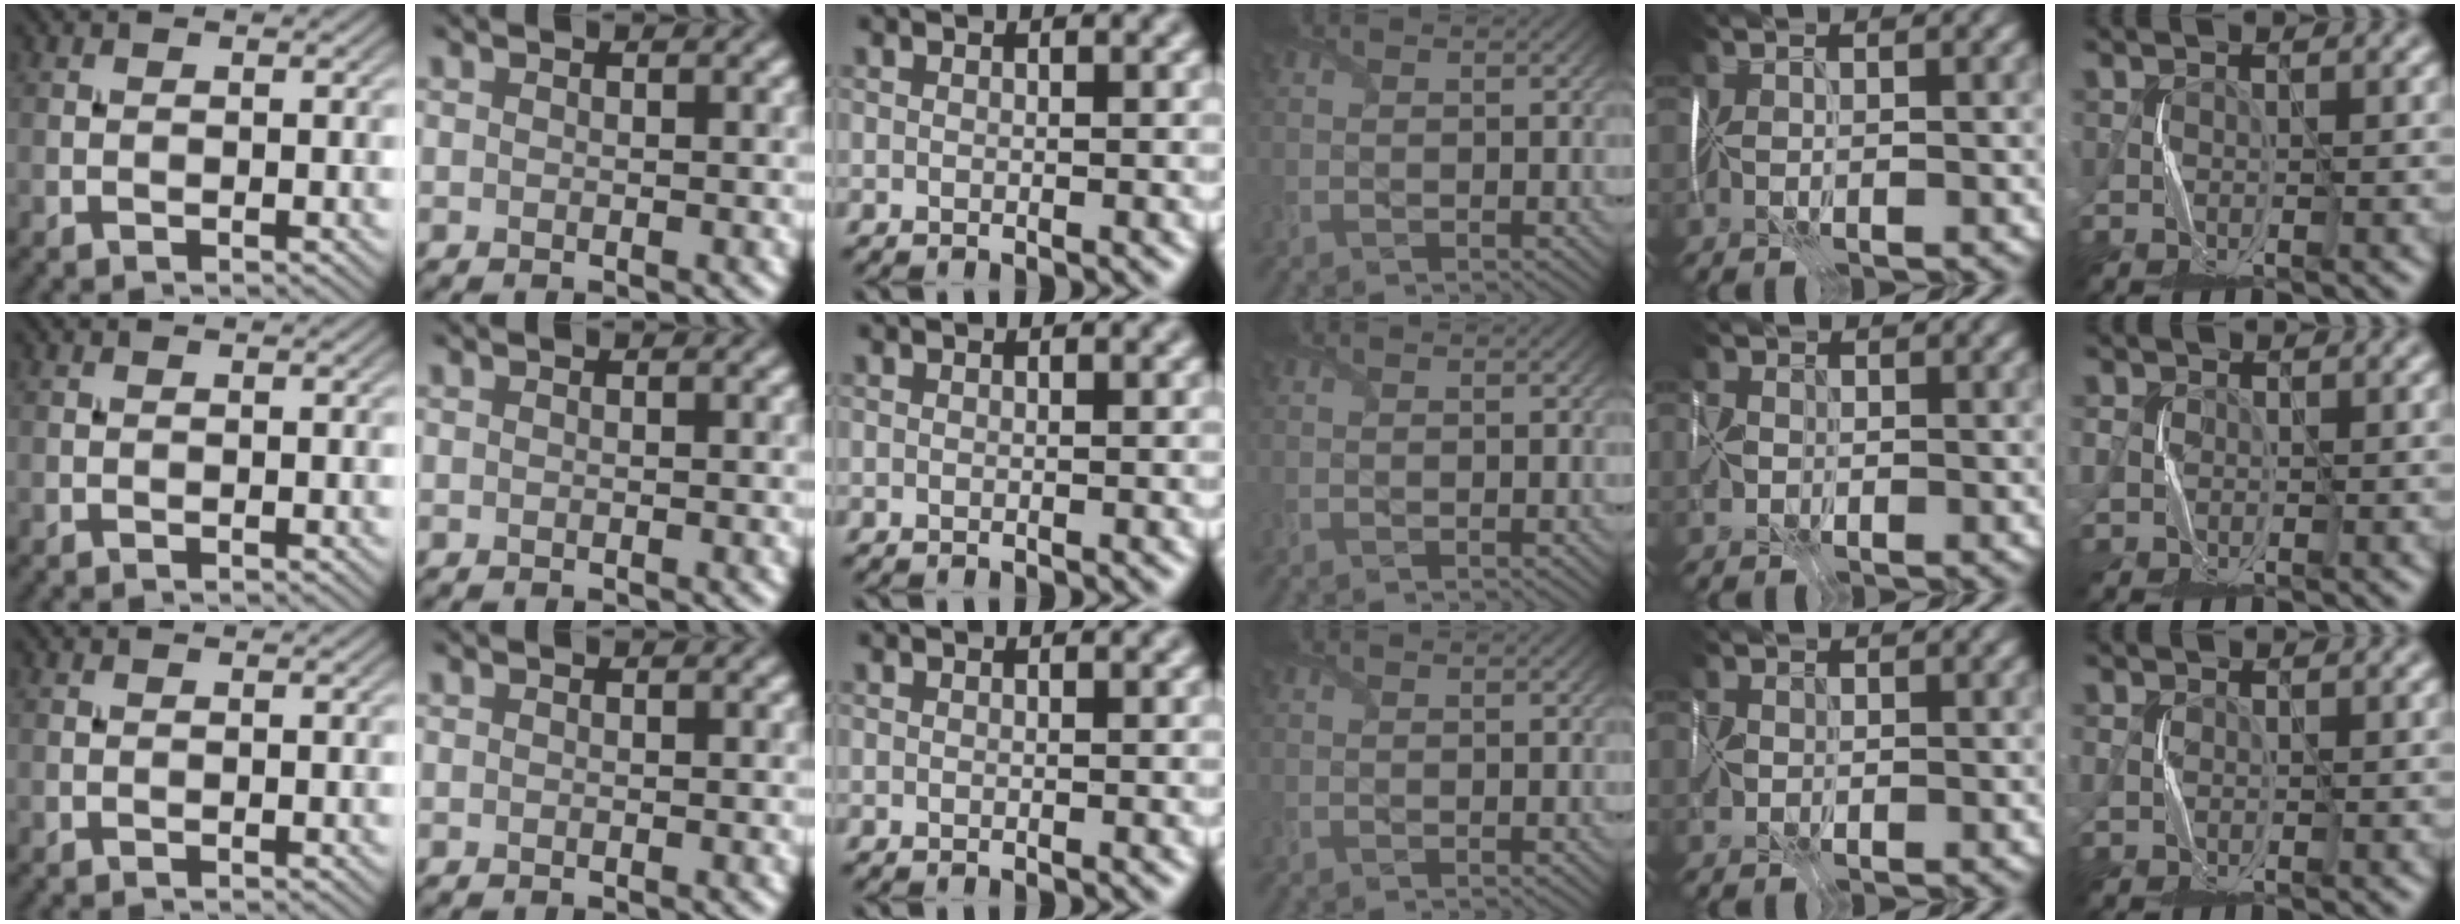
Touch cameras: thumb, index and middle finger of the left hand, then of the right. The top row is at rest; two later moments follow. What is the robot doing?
{"motion": "fold", "object": "shipping label"}